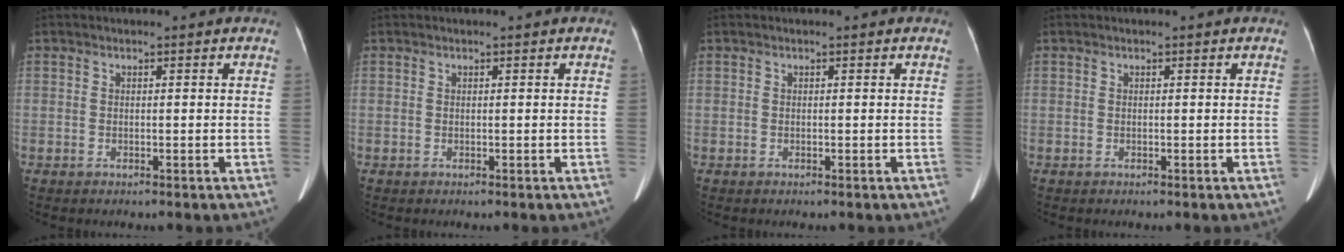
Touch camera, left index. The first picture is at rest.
{"total": 0.0}
{"total": 0.0}
{"total": 0.0}